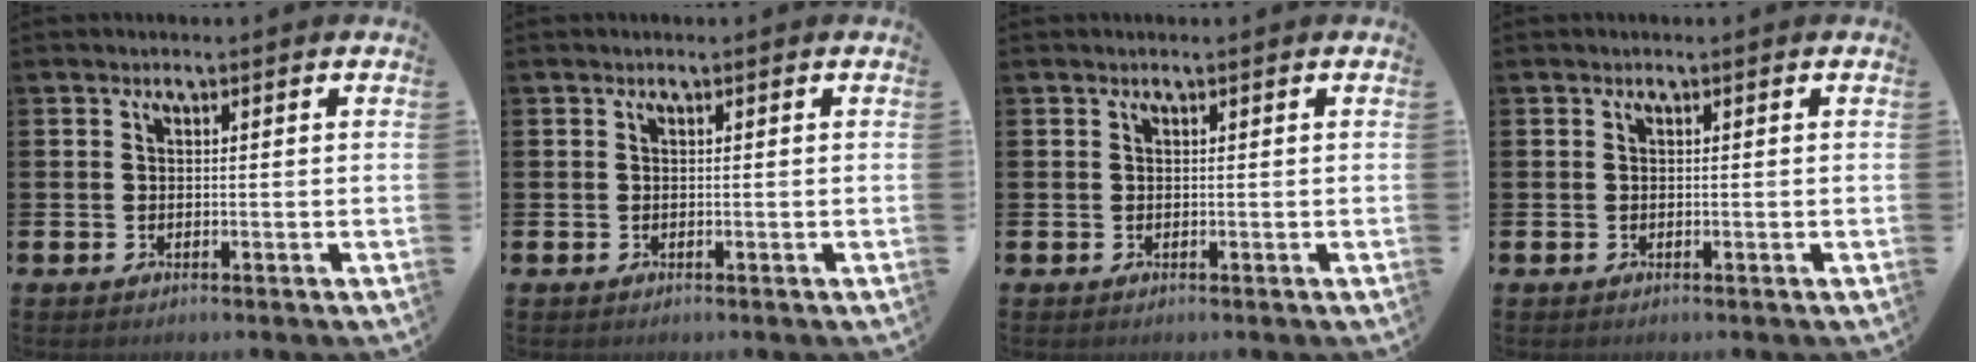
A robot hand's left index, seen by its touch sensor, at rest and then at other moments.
{"total": 0.0}
{"total": 0.0}
{"total": 0.0}